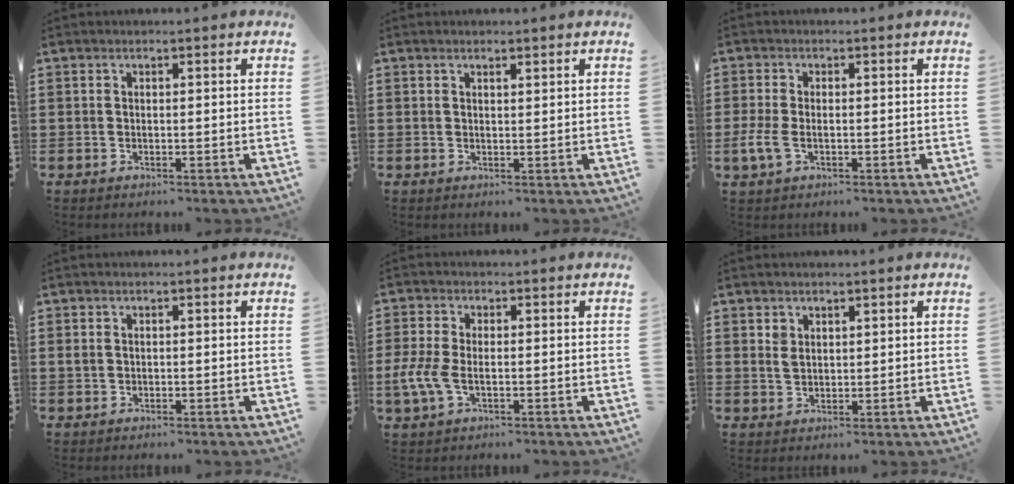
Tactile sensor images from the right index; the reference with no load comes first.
{"total": 0.8, "force": [0.7, 0.3, 0.3], "torque": [-0.007, 0.001, 0.014]}
{"total": 3.2, "force": [-0.9, 1.8, 2.5], "torque": [-0.067, -0.007, -0.021]}
{"total": 0.7, "force": [0.0, 0.6, 0.5], "torque": [-0.019, 0.000, -0.004]}
{"total": 4.6, "force": [-1.2, 2.5, 3.6], "torque": [-0.101, -0.008, -0.031]}
{"total": 2.0, "force": [1.3, 1.2, 0.9], "torque": [-0.021, 0.004, 0.025]}